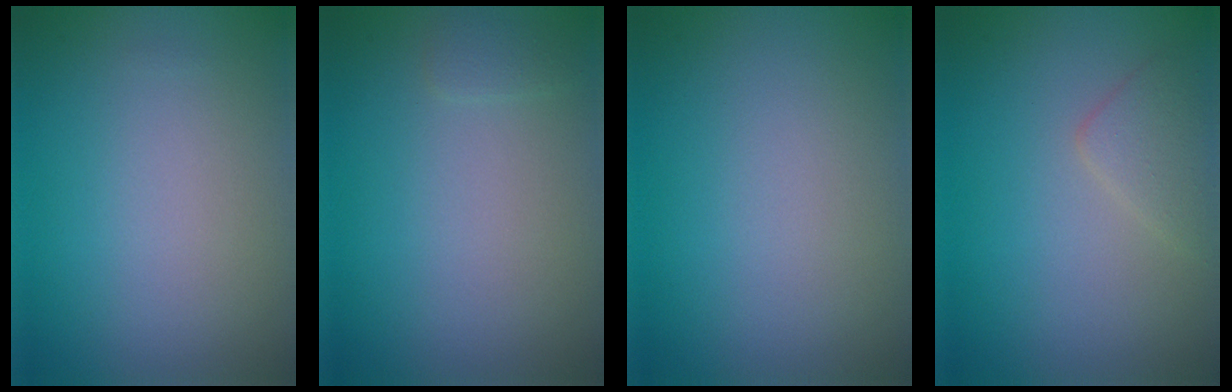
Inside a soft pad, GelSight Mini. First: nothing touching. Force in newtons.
{"total": 0.8, "press": 0.8, "slide": 0.1}
{"total": 0.0}
{"total": 1.9, "press": 1.9, "slide": 0.0}